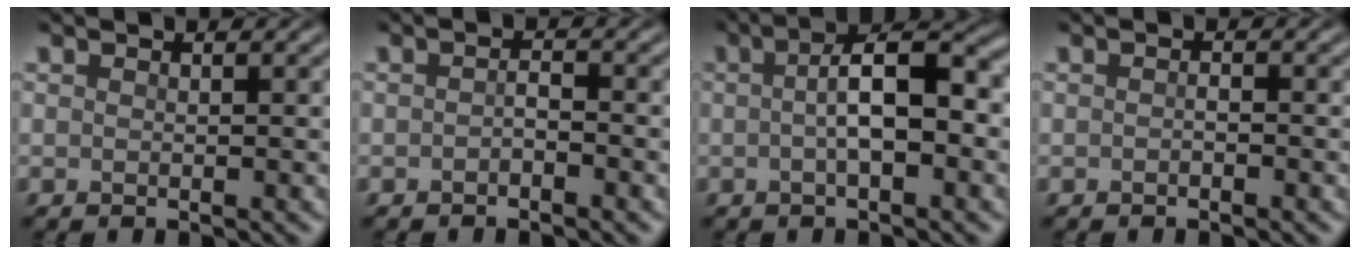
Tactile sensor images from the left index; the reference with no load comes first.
{"total": 1.1, "force": [-0.6, 0.4, 0.8], "torque": [-0.015, 0.002, -0.011]}
{"total": 6.4, "force": [0.0, 2.0, 6.1], "torque": [-0.098, 0.010, -0.005]}
{"total": 0.6, "force": [-0.3, 0.3, 0.5], "torque": [-0.008, 0.001, -0.005]}